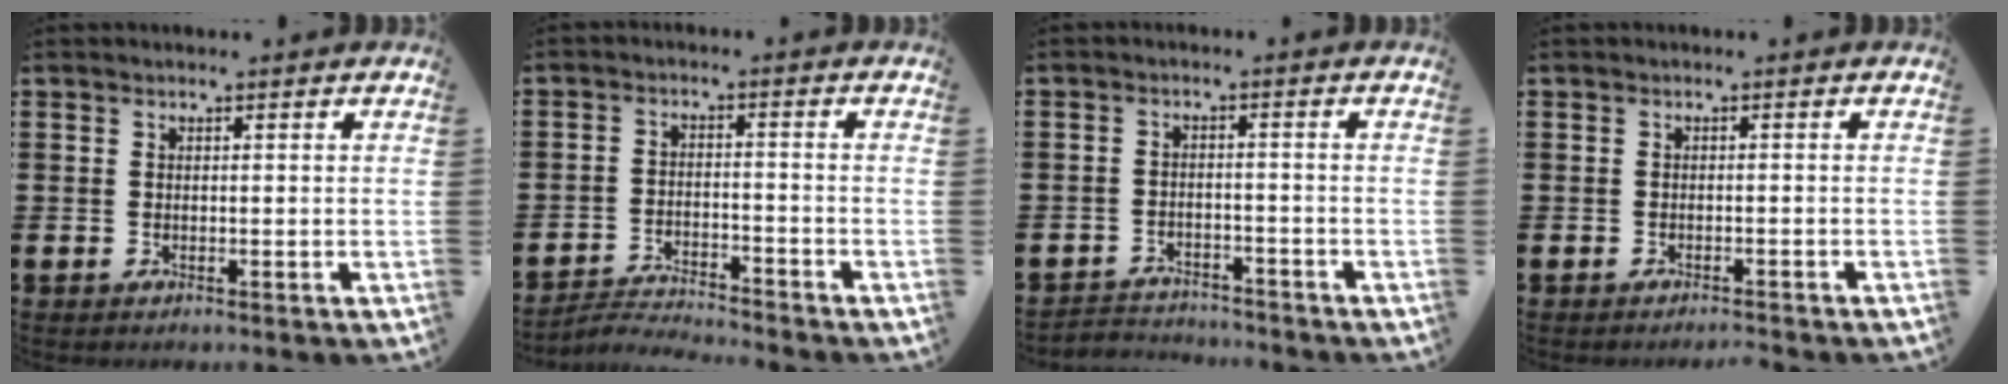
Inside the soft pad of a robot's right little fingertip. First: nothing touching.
{"total": 3.2, "force": [-3.2, 0.0, 0.0], "torque": [-0.004, 0.003, -0.068]}
{"total": 2.5, "force": [-2.5, 0.4, -0.3], "torque": [-0.003, 0.000, -0.056]}
{"total": 0.9, "force": [-0.9, -0.2, 0.1], "torque": [-0.001, 0.000, -0.018]}